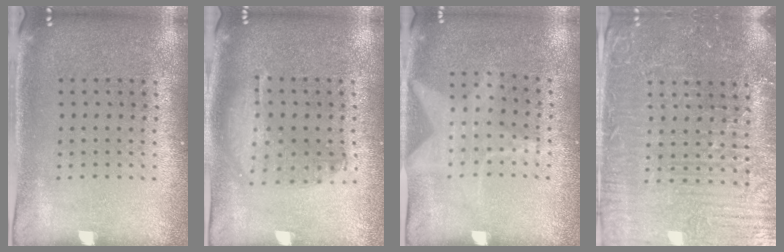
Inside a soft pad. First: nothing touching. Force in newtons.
{"total": 1.4, "press": 1.3, "slide": 0.5}
{"total": 1.2, "press": 1.1, "slide": 0.3}
{"total": 4.7, "press": 4.4, "slide": 1.5}